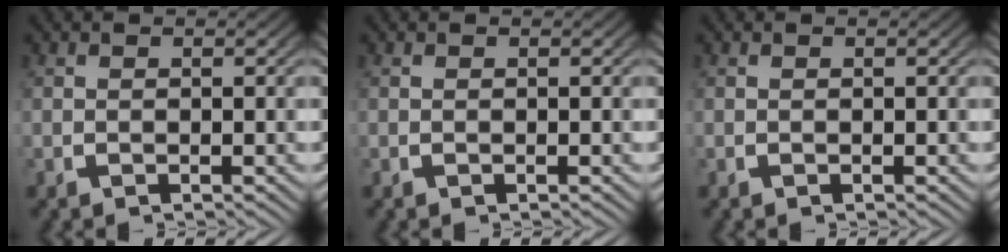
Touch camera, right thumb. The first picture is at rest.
{"total": 0.0}
{"total": 0.0}